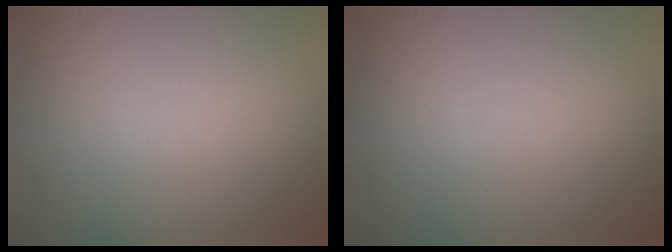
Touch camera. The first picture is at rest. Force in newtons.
{"total": 0.0}